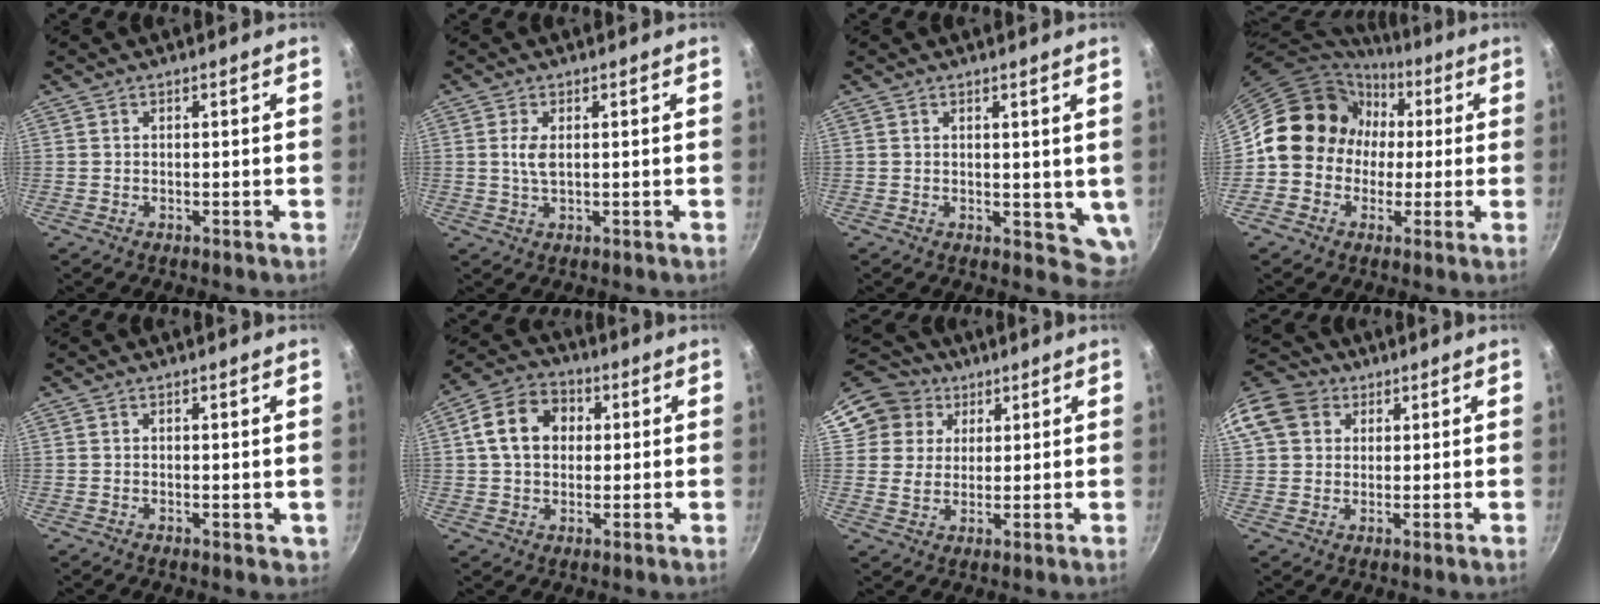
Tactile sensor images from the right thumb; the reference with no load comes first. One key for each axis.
{"total": 2.8, "fx": 0.5, "fy": 1.3, "fz": 2.5, "tx": -0.048, "ty": -0.003, "tz": 0.011}
{"total": 5.6, "fx": 2.1, "fy": 3.1, "fz": 4.2, "tx": -0.043, "ty": -0.023, "tz": 0.034}
{"total": 13.1, "fx": 1.2, "fy": 12.0, "fz": 5.1, "tx": -0.034, "ty": 0.024, "tz": 0.005}
{"total": 1.4, "fx": 0.2, "fy": 0.7, "fz": 1.3, "tx": -0.009, "ty": -0.003, "tz": 0.002}
{"total": 11.1, "fx": 2.2, "fy": 8.6, "fz": 6.7, "tx": -0.092, "ty": 0.016, "tz": 0.022}
{"total": 11.3, "fx": 5.3, "fy": 9.6, "fz": 2.7, "tx": -0.027, "ty": 0.010, "tz": 0.086}
{"total": 12.2, "fx": 4.1, "fy": 10.0, "fz": 5.6, "tx": -0.103, "ty": 0.021, "tz": 0.064}